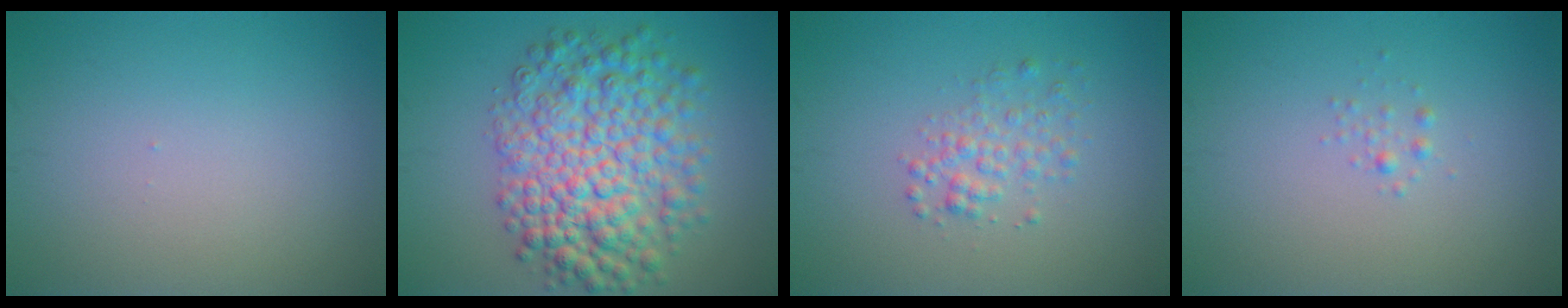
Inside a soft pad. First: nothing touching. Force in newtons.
{"total": 8.7, "press": 8.7, "slide": 0.2}
{"total": 2.1, "press": 2.1, "slide": 0.1}
{"total": 0.6, "press": 0.6, "slide": 0.0}